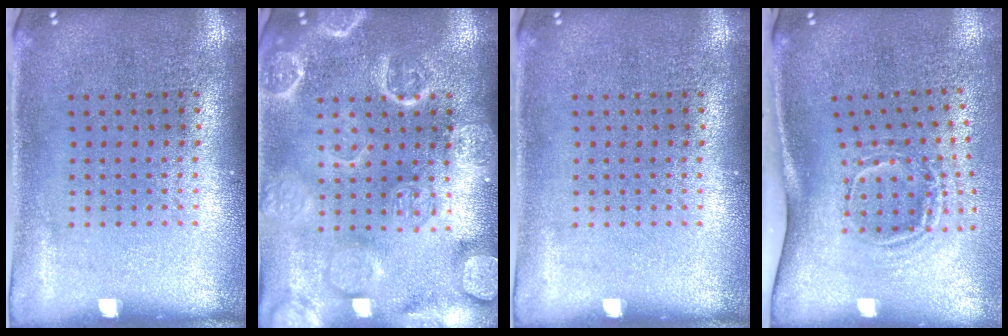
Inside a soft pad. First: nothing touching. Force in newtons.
{"total": 5.8, "press": 5.7, "slide": 0.8}
{"total": 0.0}
{"total": 1.9, "press": 1.2, "slide": 1.5}